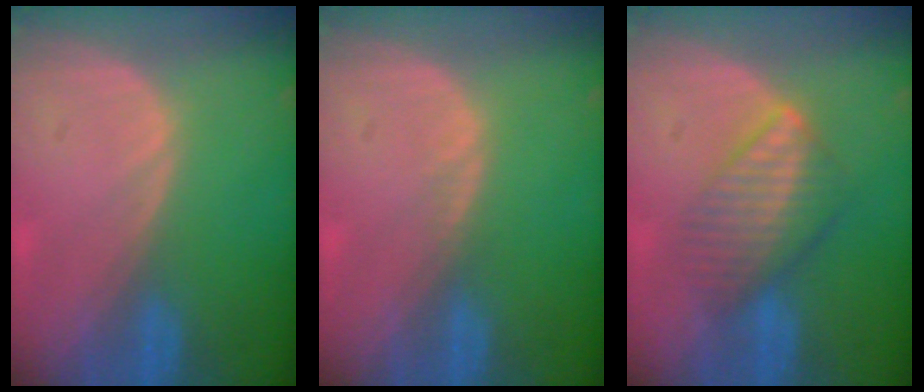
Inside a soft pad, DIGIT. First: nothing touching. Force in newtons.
{"total": 0.5, "press": 0.5, "slide": 0.1}
{"total": 6.4, "press": 6.2, "slide": 1.7}